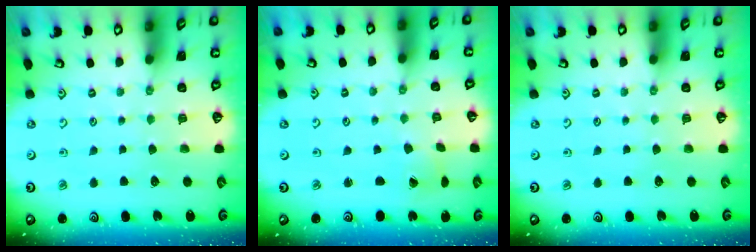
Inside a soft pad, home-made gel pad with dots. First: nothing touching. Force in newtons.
{"total": 1.6, "press": 1.6, "slide": 0.1}
{"total": 0.0}